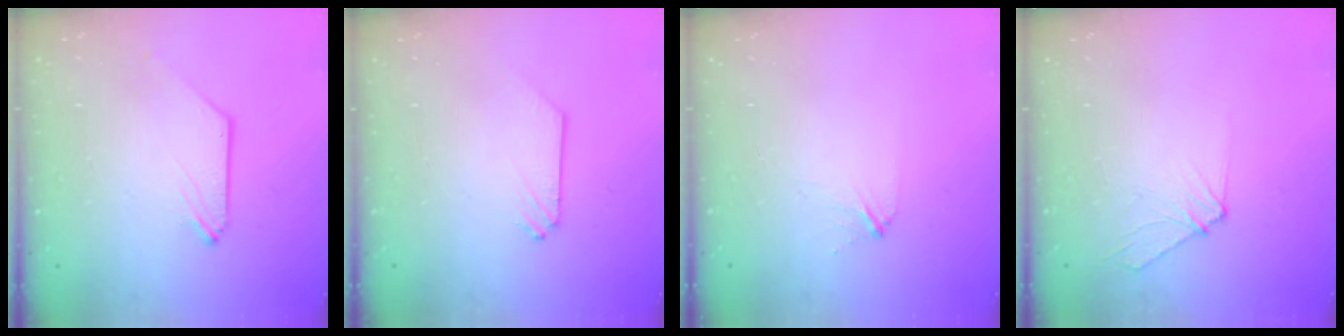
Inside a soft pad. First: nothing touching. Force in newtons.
{"total": 0.0}
{"total": 2.1, "press": 2.1, "slide": 0.1}
{"total": 6.6, "press": 6.6, "slide": 0.7}